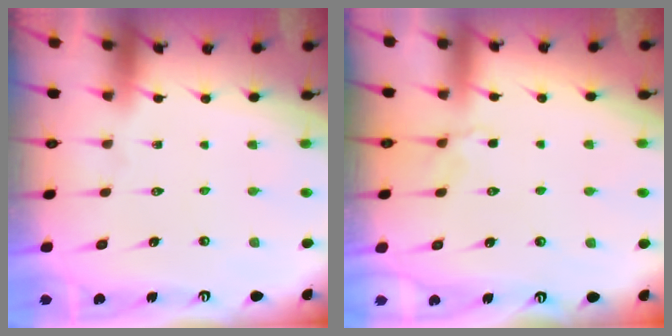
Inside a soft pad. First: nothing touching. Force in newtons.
{"total": 2.7, "press": 2.1, "slide": 1.8}